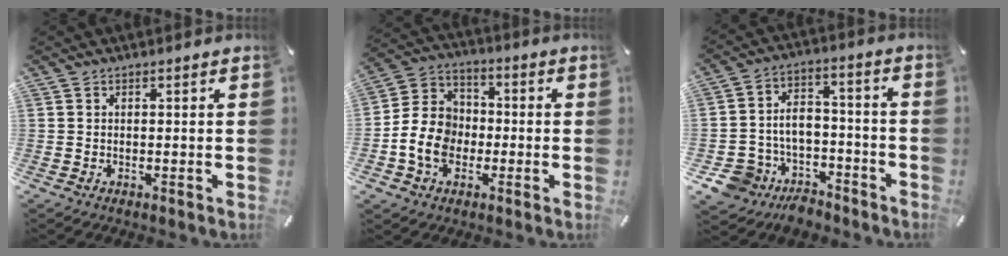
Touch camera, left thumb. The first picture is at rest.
{"total": 10.7, "force": [-2.8, 9.1, 4.8], "torque": [-0.114, 0.025, -0.050]}
{"total": 9.5, "force": [-5.4, 7.7, 1.7], "torque": [-0.039, 0.025, -0.093]}